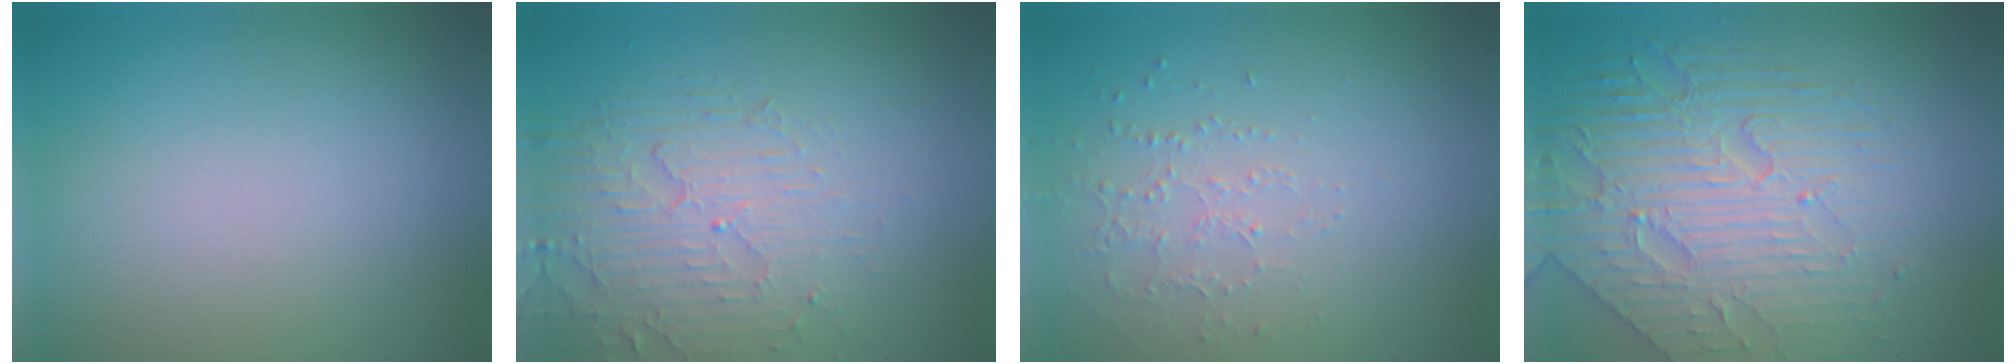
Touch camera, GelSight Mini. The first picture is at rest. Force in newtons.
{"total": 4.9, "press": 3.4, "slide": 3.6}
{"total": 1.0, "press": 0.7, "slide": 0.8}
{"total": 6.6, "press": 5.2, "slide": 4.0}